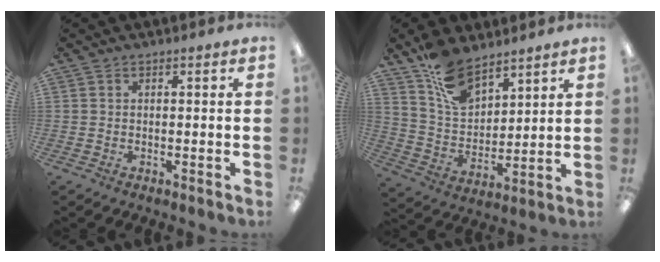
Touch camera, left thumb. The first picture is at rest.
{"total": 12.7, "force": [9.2, 6.4, 6.0], "torque": [-0.114, -0.045, 0.175]}